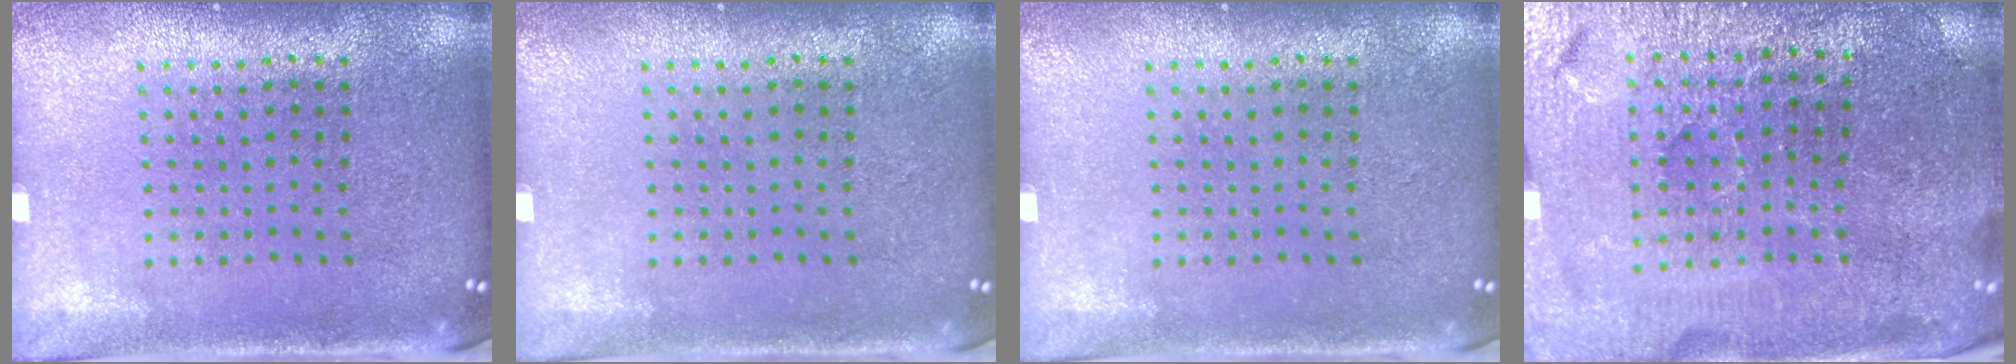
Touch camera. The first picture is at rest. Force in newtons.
{"total": 0.0}
{"total": 0.0}
{"total": 3.9, "press": 3.8, "slide": 0.7}